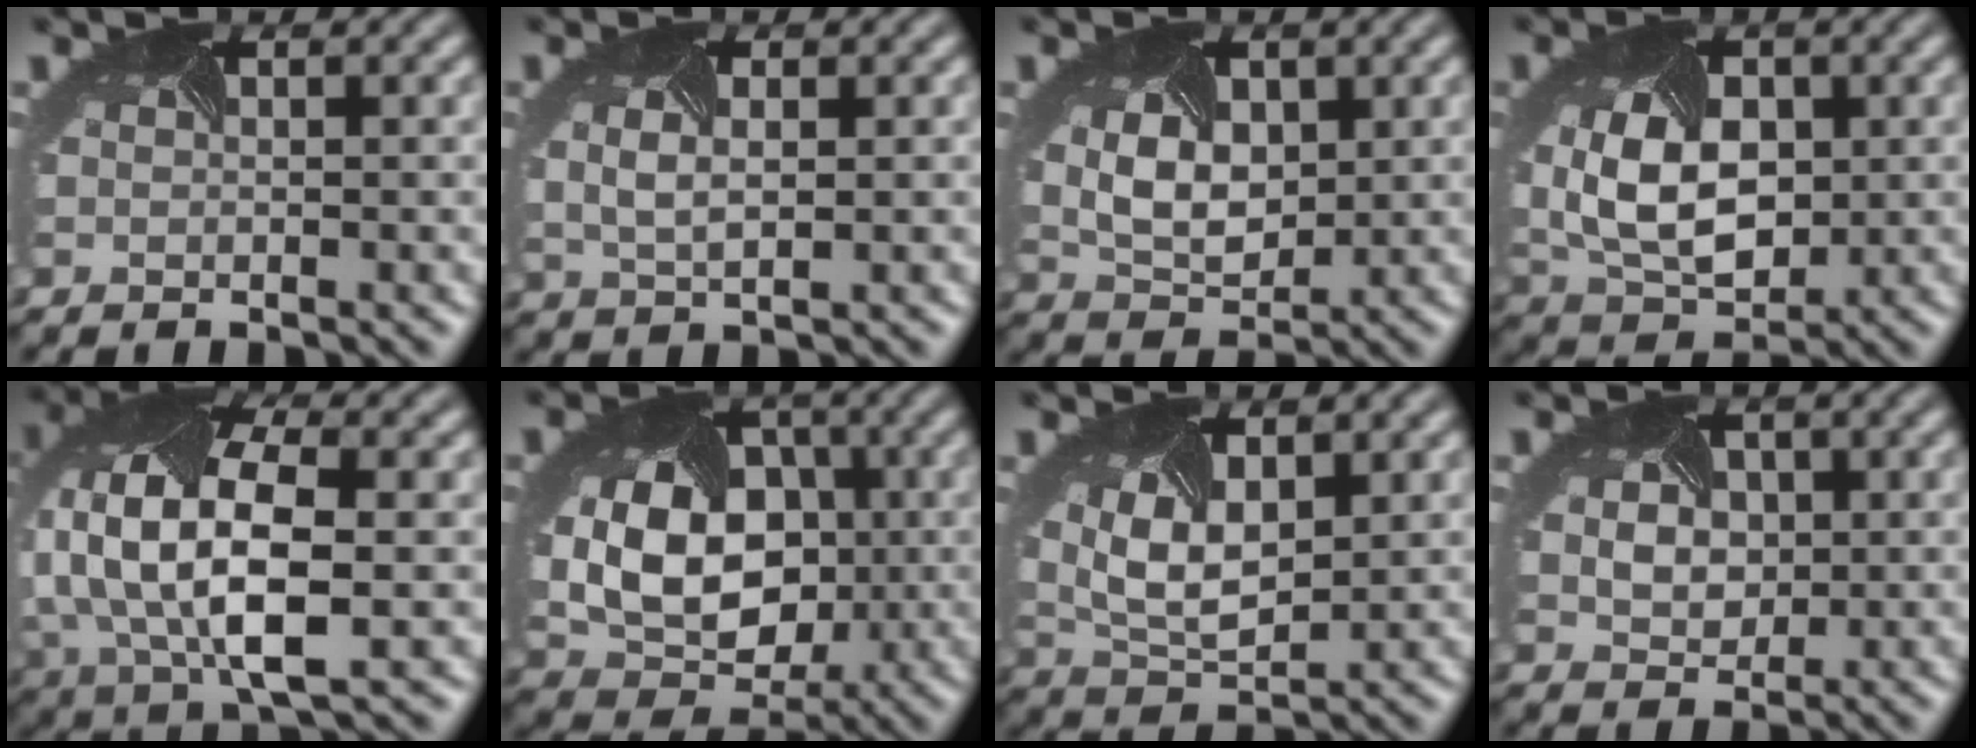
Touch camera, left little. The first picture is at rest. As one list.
[{"total": 2.9, "force": [0.5, 1.7, 2.3], "torque": [-0.046, -0.001, 0.014]}, {"total": 4.5, "force": [0.7, 3.2, 3.1], "torque": [-0.069, -0.006, 0.021]}, {"total": 8.0, "force": [-0.1, 5.4, 5.8], "torque": [-0.128, -0.012, 0.012]}, {"total": 11.8, "force": [0.1, 6.2, 10.1], "torque": [-0.210, -0.005, 0.005]}, {"total": 10.3, "force": [-0.4, 7.9, 6.6], "torque": [-0.122, -0.027, 0.002]}, {"total": 5.4, "force": [1.4, 3.0, 4.3], "torque": [-0.095, -0.004, 0.027]}, {"total": 4.0, "force": [0.8, 3.2, 2.3], "torque": [-0.041, 0.008, 0.005]}]